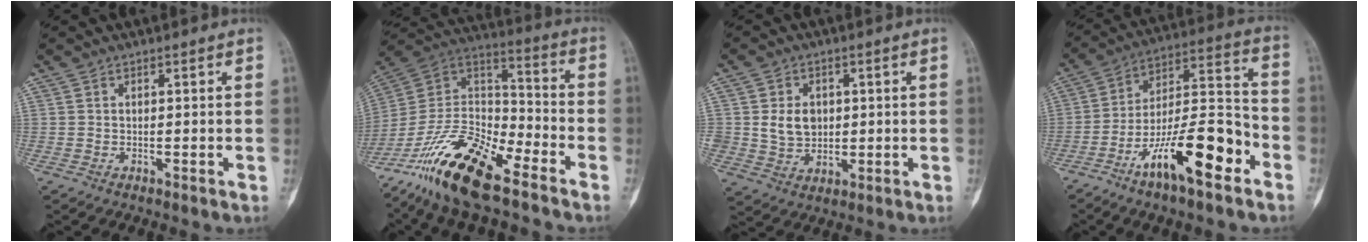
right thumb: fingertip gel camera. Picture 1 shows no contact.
{"total": 21.9, "force": [-14.5, 7.7, 14.5], "torque": [-0.281, 0.072, -0.268]}
{"total": 6.9, "force": [0.9, 5.6, 4.0], "torque": [-0.044, -0.007, 0.026]}
{"total": 18.6, "force": [-9.5, 5.7, 15.0], "torque": [-0.246, 0.074, -0.160]}